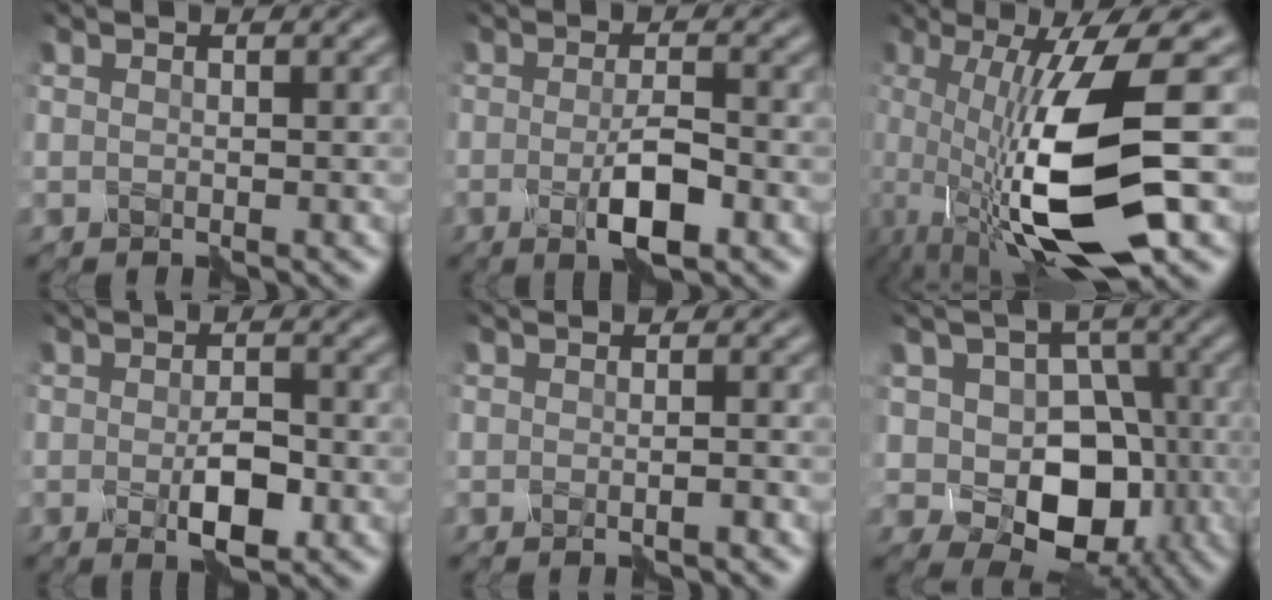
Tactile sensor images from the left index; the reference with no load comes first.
{"total": 3.7, "force": [-1.5, 0.9, 3.3], "torque": [-0.056, -0.002, -0.030]}
{"total": 12.1, "force": [-2.8, 2.9, 11.4], "torque": [-0.204, -0.011, -0.053]}
{"total": 3.2, "force": [-1.2, 1.4, 2.6], "torque": [-0.044, -0.003, -0.021]}
{"total": 0.7, "force": [-0.6, 0.0, 0.4], "torque": [-0.005, 0.000, -0.018]}
{"total": 7.2, "force": [-2.3, 5.5, 4.0], "torque": [-0.049, -0.002, -0.048]}